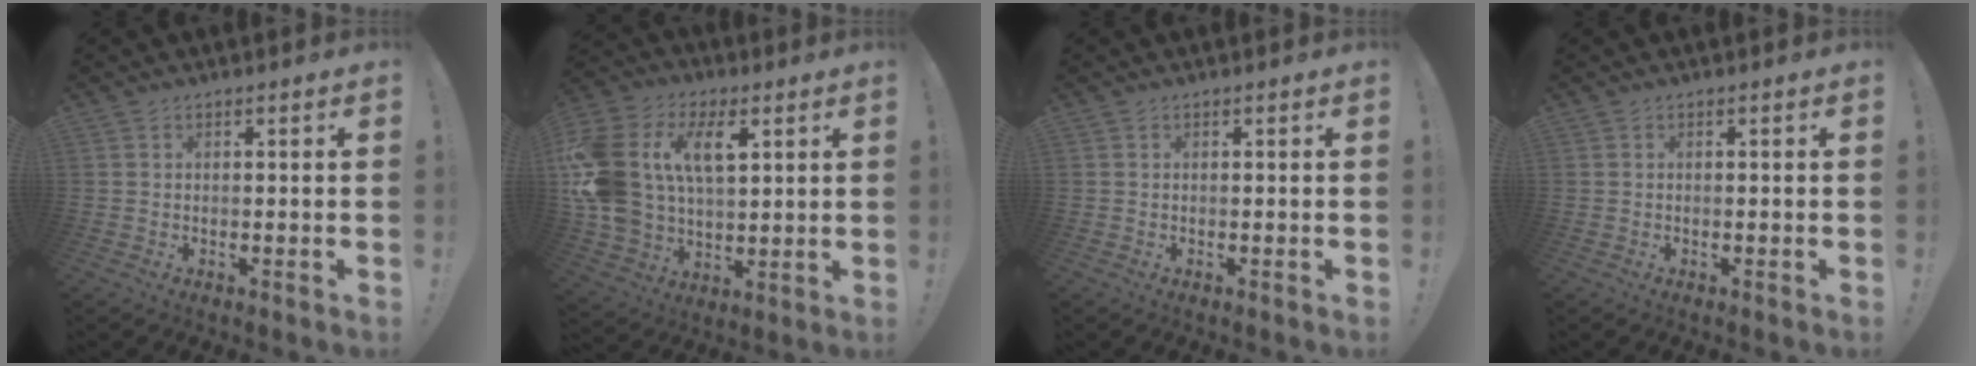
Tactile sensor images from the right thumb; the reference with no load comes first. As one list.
[{"total": 21.9, "force": [6.9, 15.0, 14.5], "torque": [-0.285, -0.020, 0.126]}, {"total": 0.0}, {"total": 0.0}]